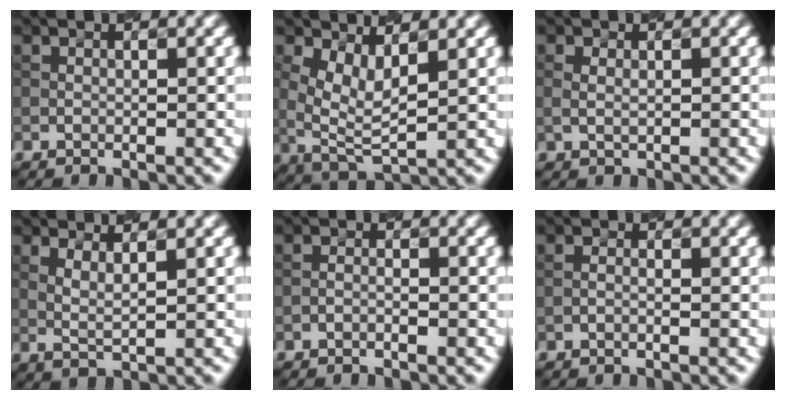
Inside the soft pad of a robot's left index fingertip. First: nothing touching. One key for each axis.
{"total": 4.3, "fx": 1.2, "fy": 1.6, "fz": 3.8, "tx": -0.077, "ty": -0.008, "tz": 0.027}
{"total": 1.1, "fx": 0.1, "fy": 0.6, "fz": 0.9, "tx": -0.022, "ty": -0.001, "tz": 0.003}
{"total": 2.0, "fx": 1.0, "fy": 0.4, "fz": 1.7, "tx": -0.035, "ty": -0.007, "tz": 0.021}
{"total": 0.8, "fx": -0.7, "fy": 0.1, "fz": 0.5, "tx": -0.014, "ty": 0.002, "tz": -0.014}
{"total": 0.6, "fx": -0.3, "fy": 0.1, "fz": 0.5, "tx": -0.013, "ty": -0.001, "tz": -0.009}